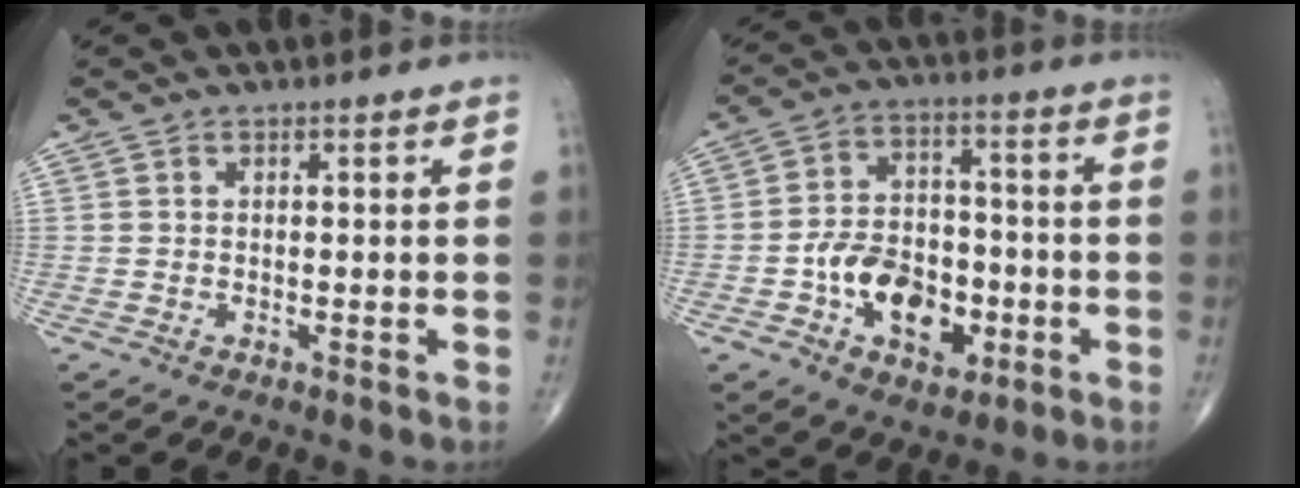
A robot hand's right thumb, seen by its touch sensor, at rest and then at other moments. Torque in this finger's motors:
{"motor_torque": [2.54, 2.47, 1.33, -0.21, 0.10]}